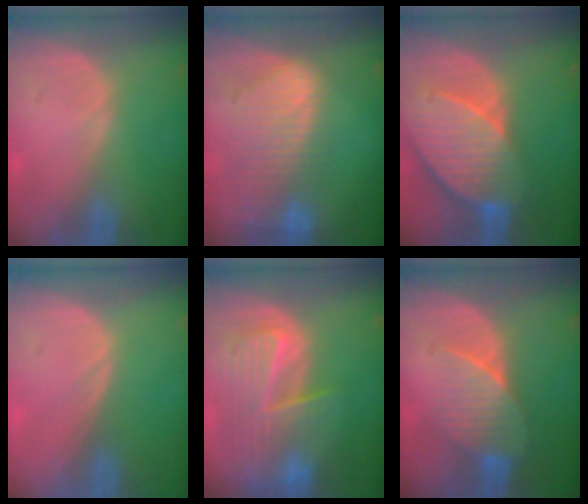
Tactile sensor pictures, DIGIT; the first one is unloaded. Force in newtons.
{"total": 9.2, "press": 8.1, "slide": 4.4}
{"total": 10.7, "press": 9.4, "slide": 5.0}
{"total": 0.0}
{"total": 10.1, "press": 8.8, "slide": 5.0}
{"total": 7.1, "press": 6.4, "slide": 3.0}